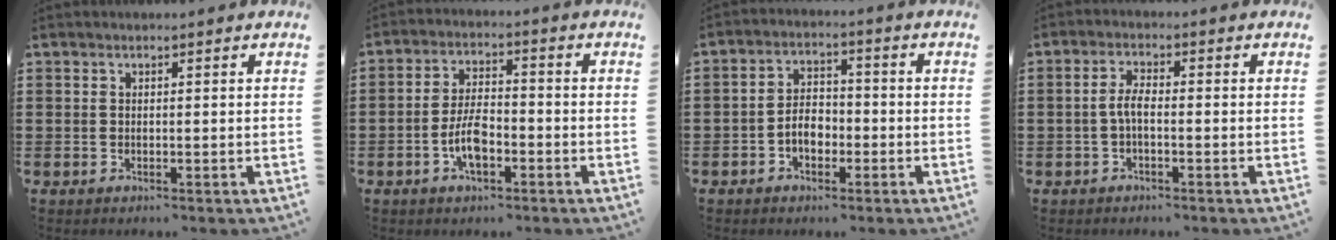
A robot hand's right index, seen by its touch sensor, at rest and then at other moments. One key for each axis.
{"total": 6.1, "fx": -2.0, "fy": 2.0, "fz": 5.4, "tx": -0.118, "ty": -0.001, "tz": -0.044}
{"total": 4.4, "fx": -1.8, "fy": 2.8, "fz": 2.9, "tx": -0.054, "ty": 0.002, "tz": -0.038}
{"total": 3.1, "fx": -0.8, "fy": 1.0, "fz": 2.9, "tx": -0.075, "ty": -0.004, "tz": -0.023}